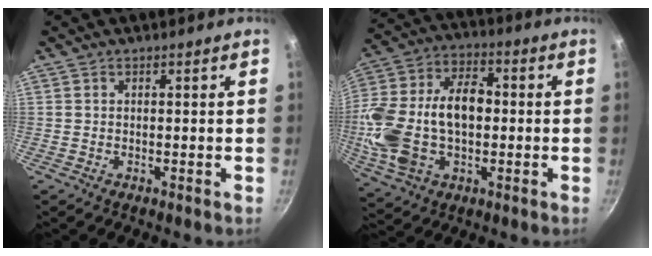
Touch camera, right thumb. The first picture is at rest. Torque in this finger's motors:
{"motor_torque": [2.36, 2.65, 1.86, -0.27, 0.32]}